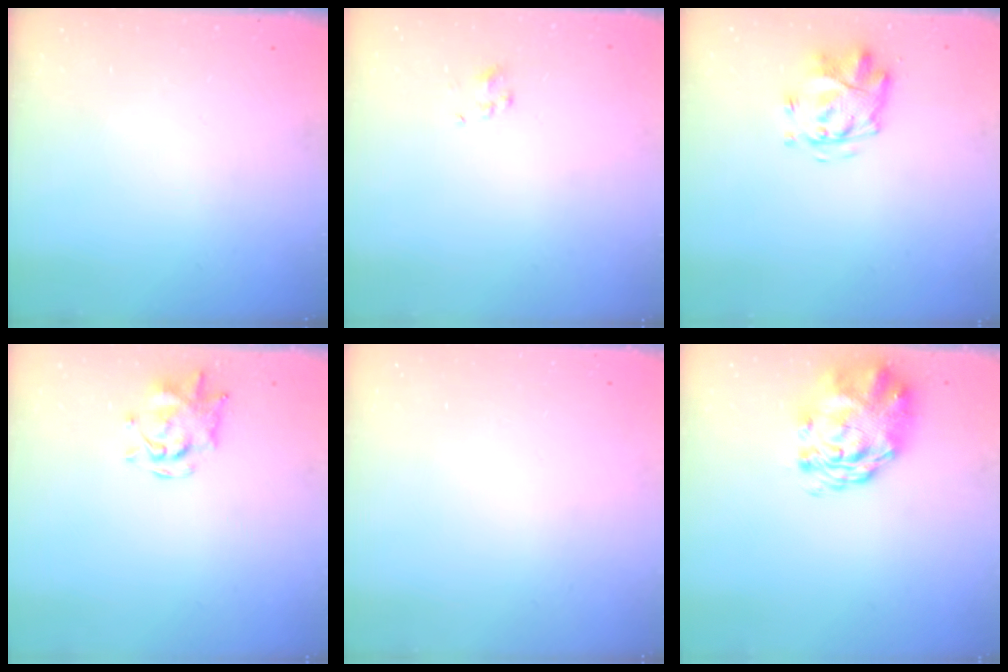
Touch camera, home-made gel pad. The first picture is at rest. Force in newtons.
{"total": 2.3, "press": 2.1, "slide": 1.1}
{"total": 3.9, "press": 3.5, "slide": 1.7}
{"total": 1.8, "press": 1.8, "slide": 0.4}
{"total": 1.6, "press": 1.6, "slide": 0.2}
{"total": 3.4, "press": 3.2, "slide": 1.1}